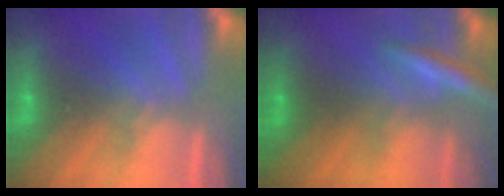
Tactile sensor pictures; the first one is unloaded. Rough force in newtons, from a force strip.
{"total": 3.0}